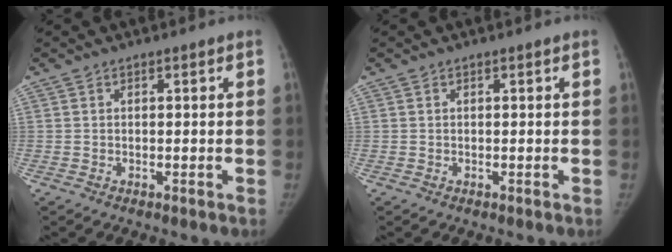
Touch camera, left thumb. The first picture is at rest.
{"total": 0.0}